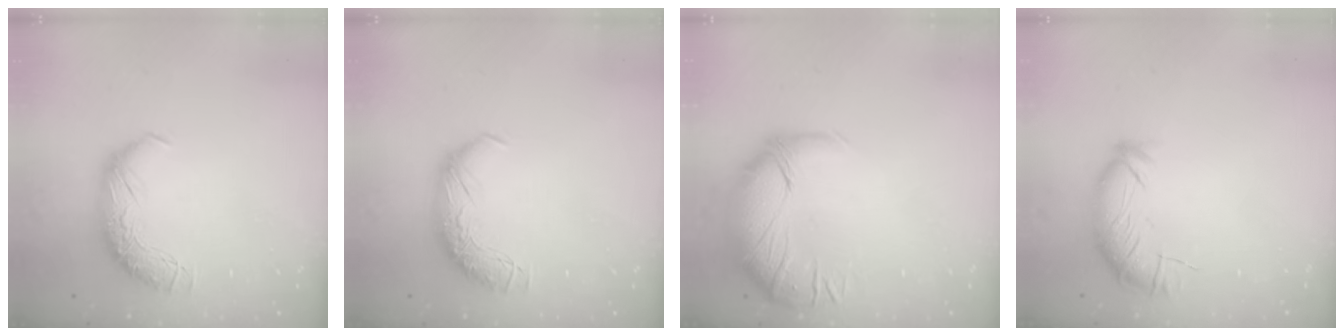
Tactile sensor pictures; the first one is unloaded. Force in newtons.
{"total": 0.0}
{"total": 2.7, "press": 1.1, "slide": 2.5}
{"total": 3.2, "press": 3.0, "slide": 1.1}